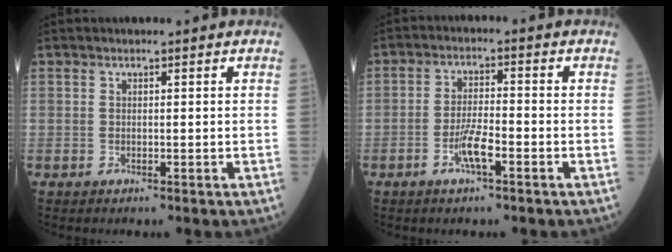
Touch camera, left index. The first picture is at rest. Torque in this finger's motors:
{"motor_torque": [0.00, 0.15, 0.12, 0.03]}